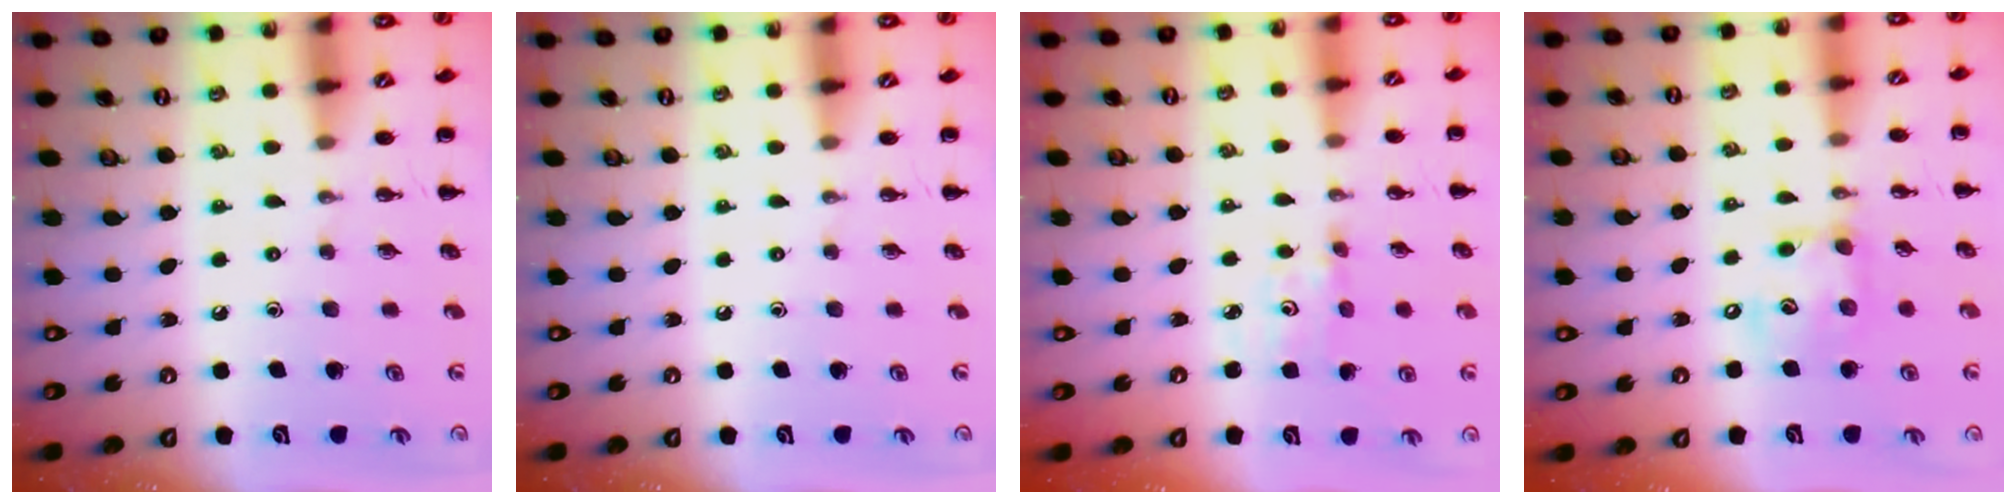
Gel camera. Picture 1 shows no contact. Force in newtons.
{"total": 0.0}
{"total": 2.4, "press": 2.3, "slide": 0.8}
{"total": 10.8, "press": 10.7, "slide": 1.6}